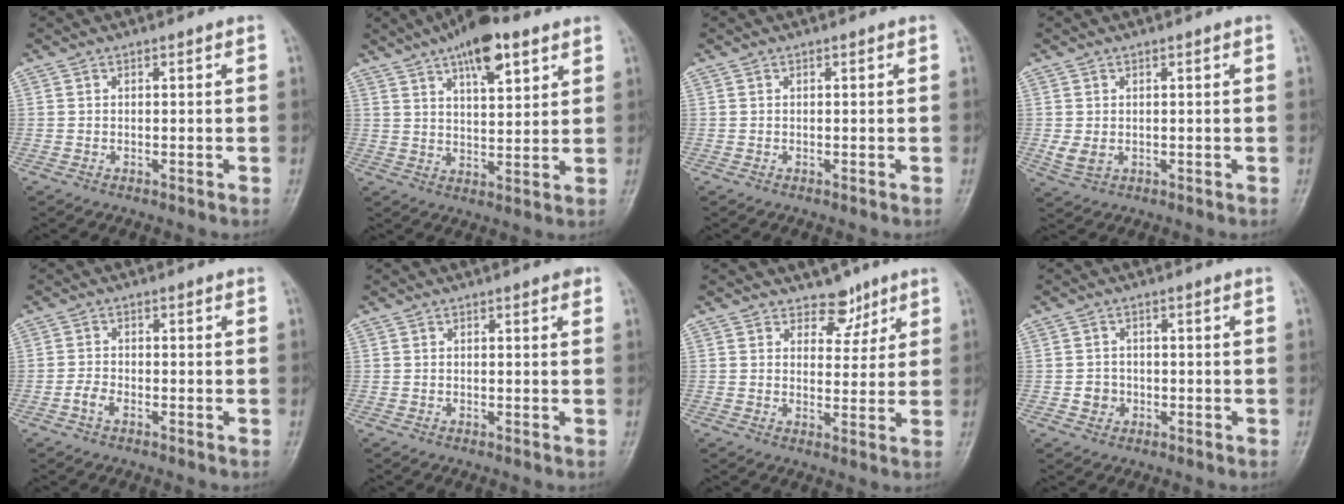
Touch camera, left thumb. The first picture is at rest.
{"total": 12.0, "force": [7.1, 4.4, 8.7], "torque": [-0.114, -0.024, 0.111]}
{"total": 0.0}
{"total": 2.8, "force": [0.1, 1.9, 2.1], "torque": [-0.034, -0.004, 0.011]}
{"total": 2.1, "force": [-1.1, 1.1, 1.4], "torque": [-0.030, 0.008, -0.025]}
{"total": 1.5, "force": [0.9, 0.4, 1.2], "torque": [-0.016, 0.000, 0.008]}
{"total": 4.7, "force": [3.5, 2.9, 1.1], "torque": [0.015, -0.023, 0.053]}
{"total": 2.5, "force": [-0.6, 2.3, 0.7], "torque": [0.002, 0.007, -0.010]}